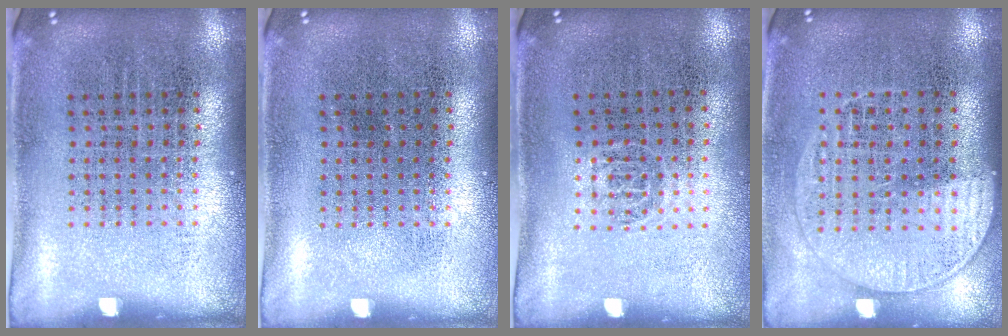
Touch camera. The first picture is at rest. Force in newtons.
{"total": 0.0}
{"total": 0.6, "press": 0.4, "slide": 0.4}
{"total": 1.3, "press": 1.2, "slide": 0.5}